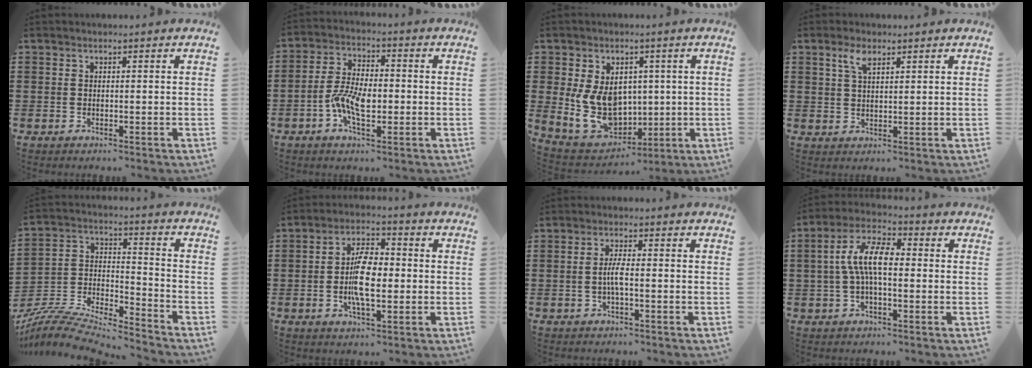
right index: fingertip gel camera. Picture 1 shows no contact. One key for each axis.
{"total": 7.0, "fx": -2.0, "fy": 3.4, "fz": 5.8, "tx": -0.135, "ty": 0.000, "tz": -0.044}
{"total": 10.3, "fx": 0.9, "fy": 8.1, "fz": 6.3, "tx": -0.143, "ty": -0.003, "tz": 0.017}
{"total": 3.4, "fx": 2.1, "fy": 1.2, "fz": 2.4, "tx": -0.055, "ty": 0.006, "tz": 0.037}
{"total": 7.6, "fx": -7.1, "fy": 1.2, "fz": 2.4, "tx": -0.060, "ty": -0.005, "tz": -0.146}
{"total": 7.9, "fx": -1.0, "fy": 3.1, "fz": 7.2, "tx": -0.147, "ty": 0.004, "tz": -0.023}
{"total": 3.0, "fx": -0.6, "fy": 0.5, "fz": 2.9, "tx": -0.061, "ty": -0.003, "tz": -0.014}
{"total": 8.4, "fx": 0.0, "fy": 3.6, "fz": 7.6, "tx": -0.165, "ty": 0.004, "tz": -0.006}